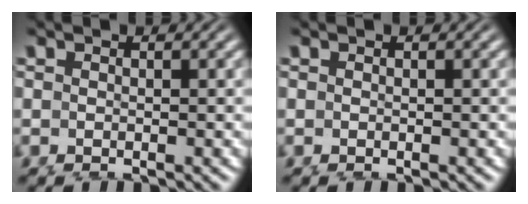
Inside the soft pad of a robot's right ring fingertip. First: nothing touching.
{"total": 0.0}